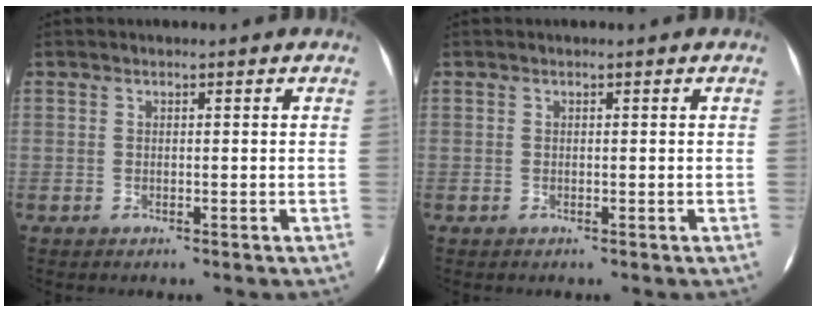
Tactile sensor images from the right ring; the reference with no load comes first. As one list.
[{"total": 0.0}]